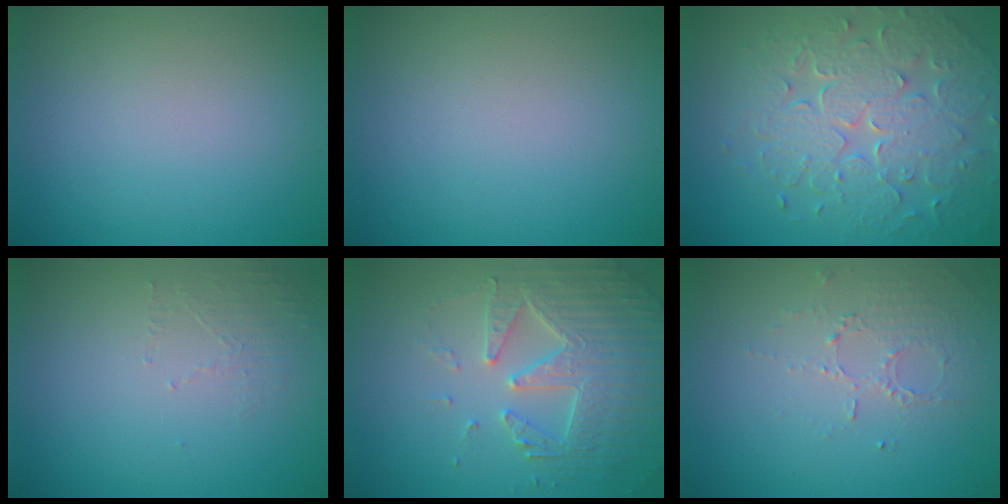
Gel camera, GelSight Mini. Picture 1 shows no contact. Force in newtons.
{"total": 0.0}
{"total": 7.8, "press": 5.6, "slide": 5.4}
{"total": 1.4, "press": 0.4, "slide": 1.4}
{"total": 4.5, "press": 4.4, "slide": 0.6}
{"total": 1.6, "press": 1.0, "slide": 1.3}